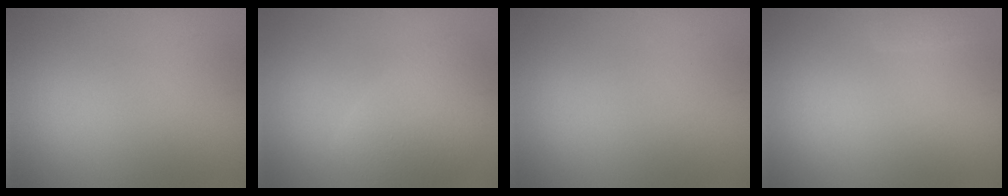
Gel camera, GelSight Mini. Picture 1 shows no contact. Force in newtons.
{"total": 4.2, "press": 4.2, "slide": 0.2}
{"total": 0.0}
{"total": 0.7, "press": 0.7, "slide": 0.0}